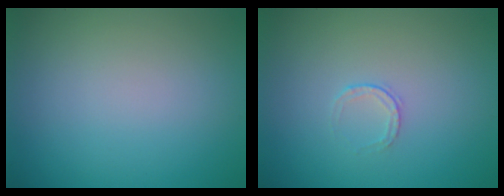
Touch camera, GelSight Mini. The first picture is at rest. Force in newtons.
{"total": 0.7, "press": 0.5, "slide": 0.5}